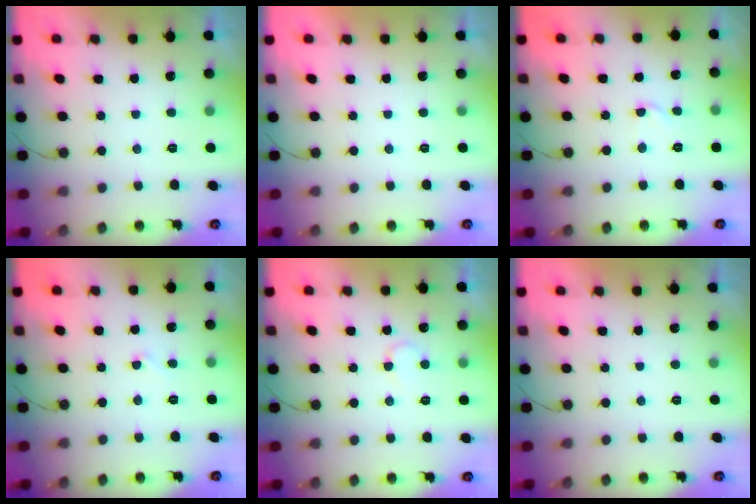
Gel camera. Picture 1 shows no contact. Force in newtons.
{"total": 1.7, "press": 1.6, "slide": 0.0}
{"total": 3.1, "press": 3.1, "slide": 0.3}
{"total": 2.8, "press": 2.8, "slide": 0.2}
{"total": 4.2, "press": 4.2, "slide": 0.4}
{"total": 1.7, "press": 1.7, "slide": 0.1}